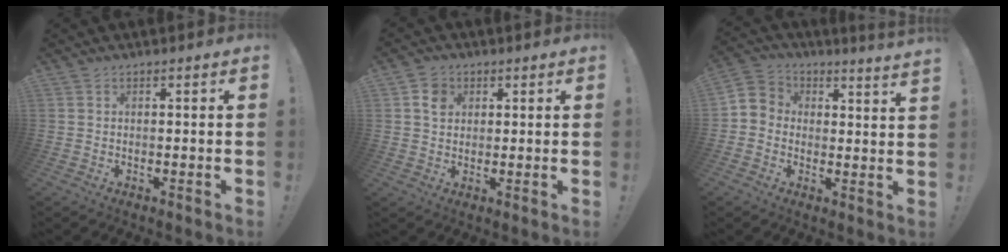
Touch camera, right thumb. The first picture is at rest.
{"total": 4.9, "force": [1.7, 4.2, 1.7], "torque": [-0.012, -0.005, 0.029]}
{"total": 4.1, "force": [1.2, 3.5, 1.8], "torque": [-0.029, -0.007, 0.026]}